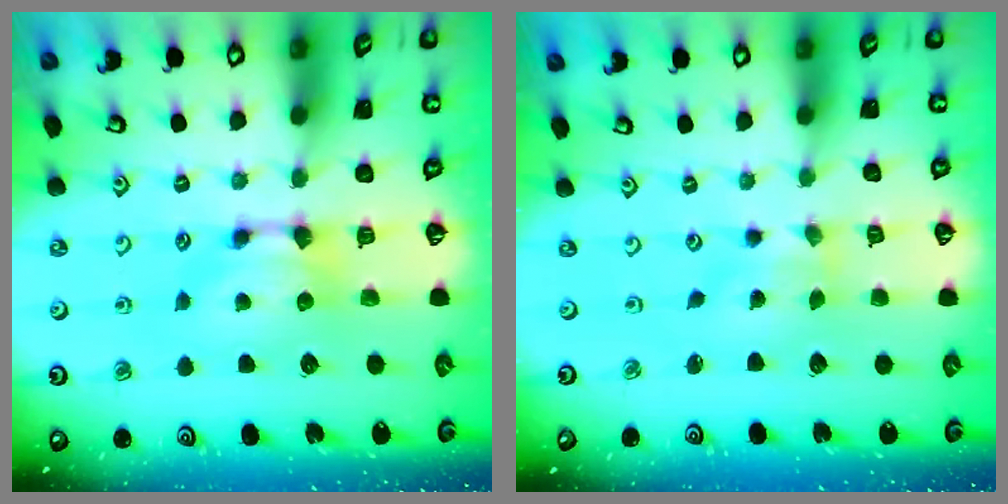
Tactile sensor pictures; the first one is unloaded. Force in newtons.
{"total": 1.8, "press": 1.5, "slide": 1.1}